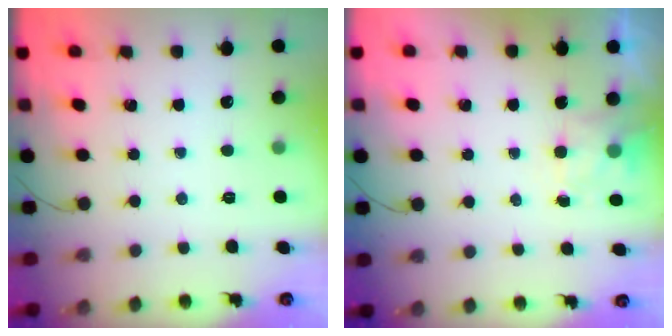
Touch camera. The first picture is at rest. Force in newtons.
{"total": 3.2, "press": 2.8, "slide": 1.4}